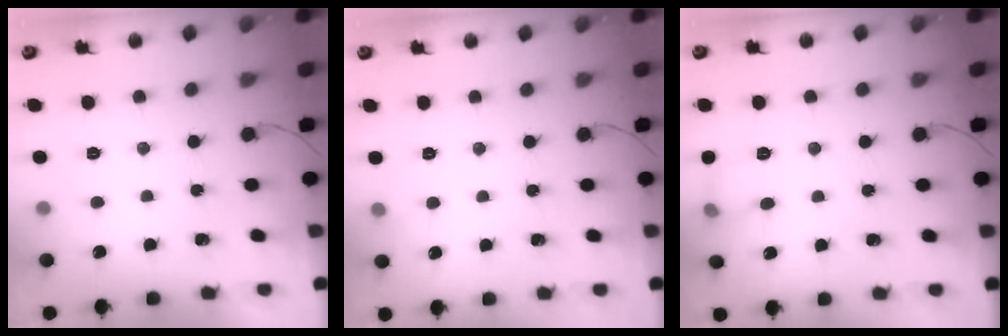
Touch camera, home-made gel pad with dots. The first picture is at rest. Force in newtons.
{"total": 3.0, "press": 2.8, "slide": 1.3}
{"total": 6.9, "press": 6.7, "slide": 1.7}